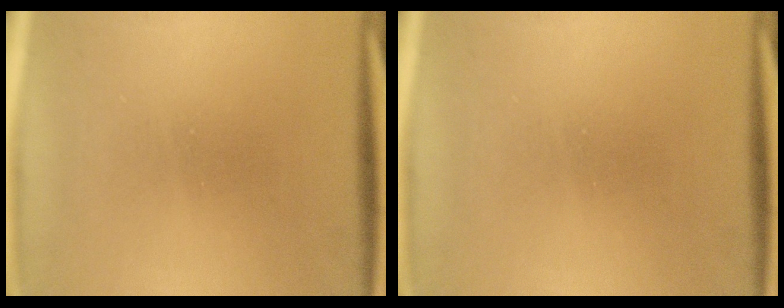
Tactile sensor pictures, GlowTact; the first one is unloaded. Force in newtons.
{"total": 0.0}